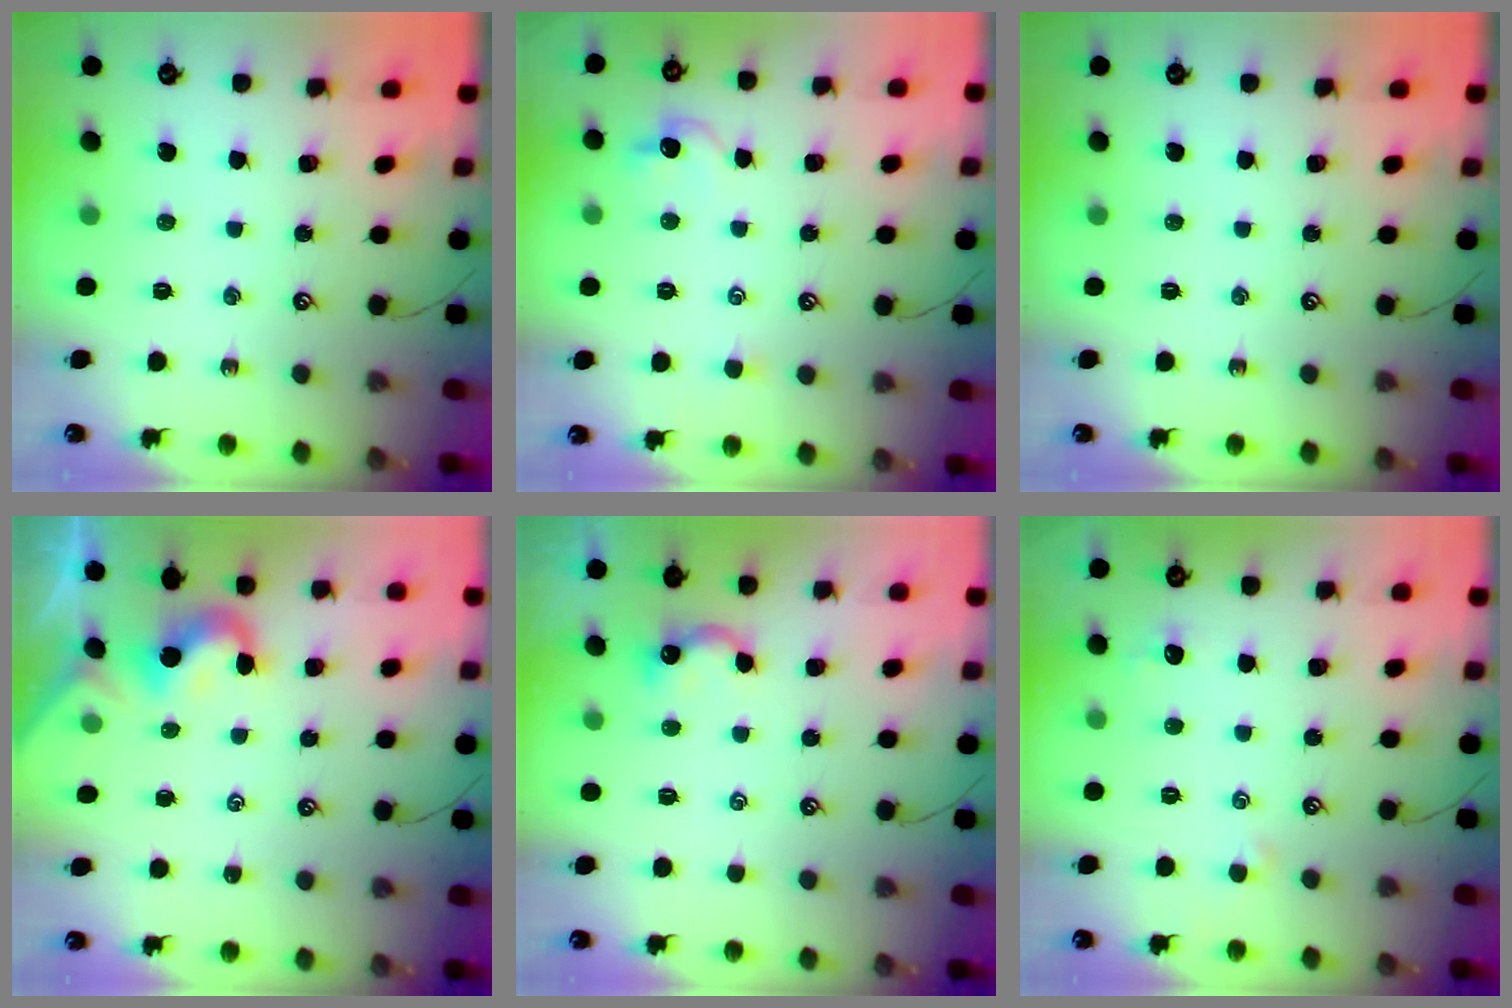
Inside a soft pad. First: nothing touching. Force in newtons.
{"total": 1.5, "press": 1.4, "slide": 0.6}
{"total": 0.0}
{"total": 1.2, "press": 1.2, "slide": 0.3}
{"total": 0.8, "press": 0.6, "slide": 0.5}
{"total": 0.6, "press": 0.2, "slide": 0.6}